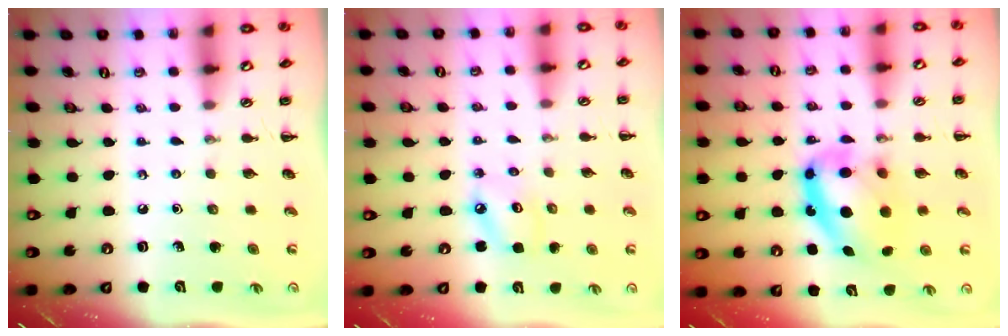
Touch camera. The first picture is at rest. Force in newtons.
{"total": 5.1, "press": 5.1, "slide": 0.6}
{"total": 12.7, "press": 12.3, "slide": 3.0}